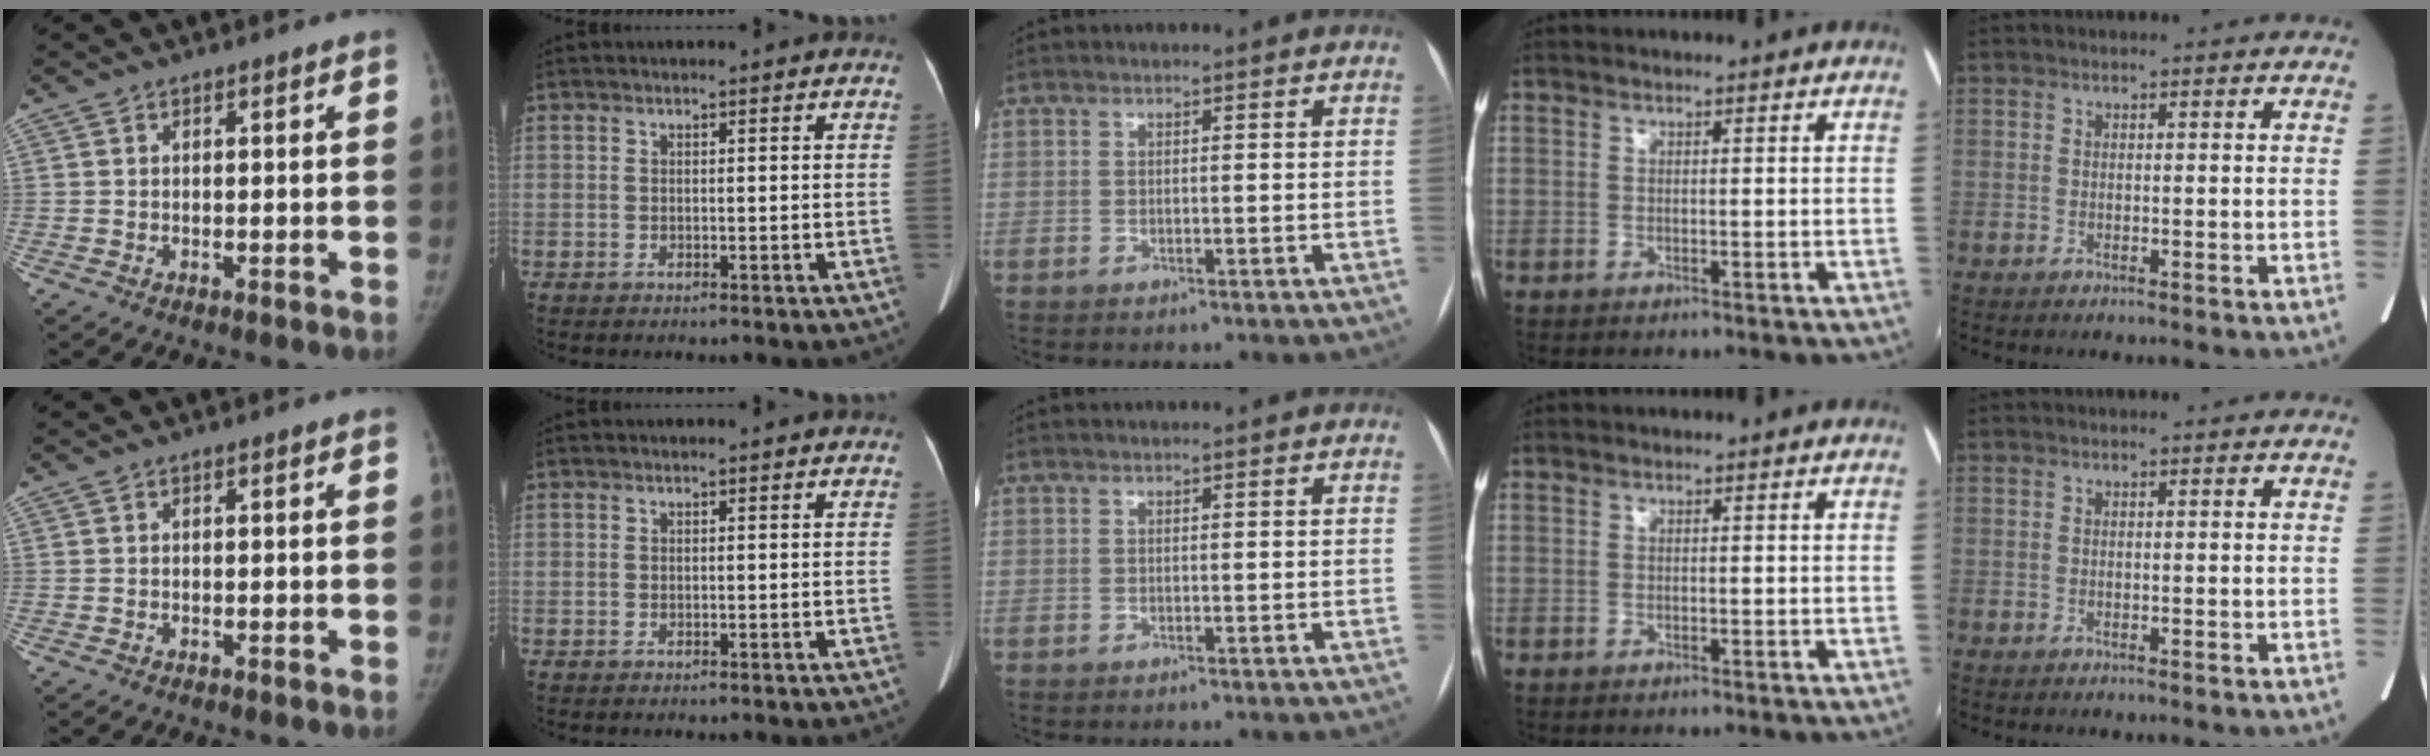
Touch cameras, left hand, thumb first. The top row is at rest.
{}